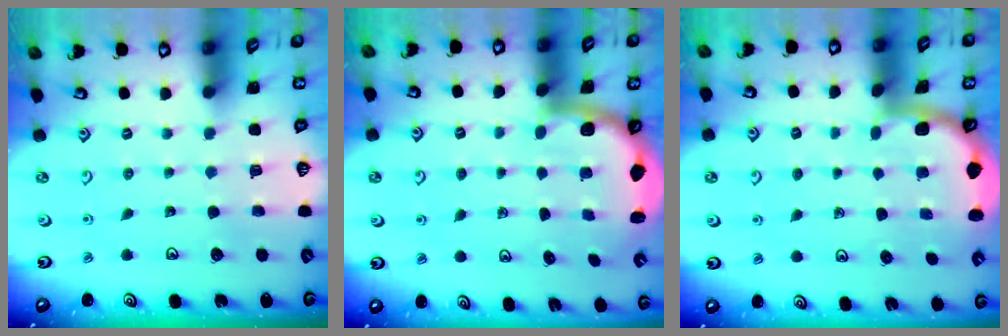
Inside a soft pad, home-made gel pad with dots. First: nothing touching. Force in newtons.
{"total": 2.6, "press": 2.5, "slide": 0.7}
{"total": 1.8, "press": 1.8, "slide": 0.0}